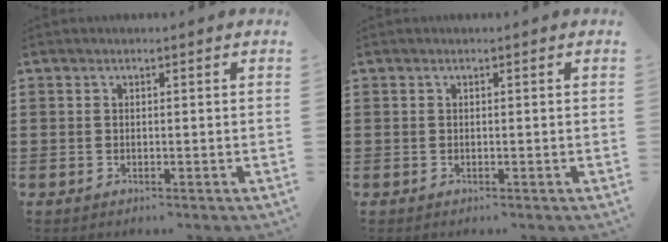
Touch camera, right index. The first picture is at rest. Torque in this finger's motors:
{"motor_torque": [-0.09, 0.09, 0.00, 0.00]}